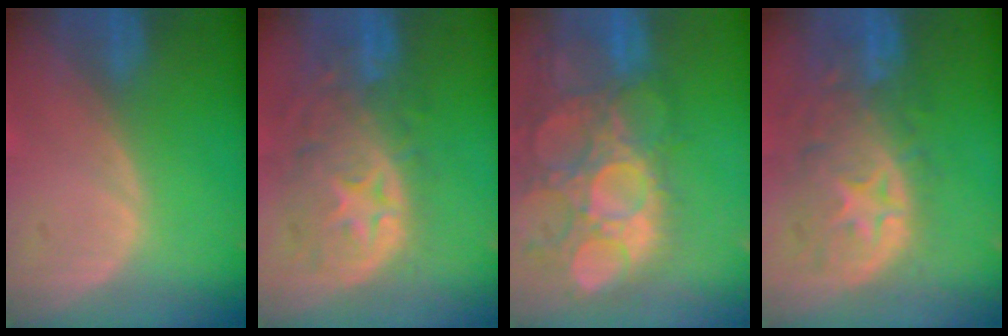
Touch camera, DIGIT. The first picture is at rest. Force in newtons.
{"total": 11.2, "press": 9.8, "slide": 5.3}
{"total": 15.0, "press": 12.6, "slide": 8.2}
{"total": 11.1, "press": 9.8, "slide": 5.2}